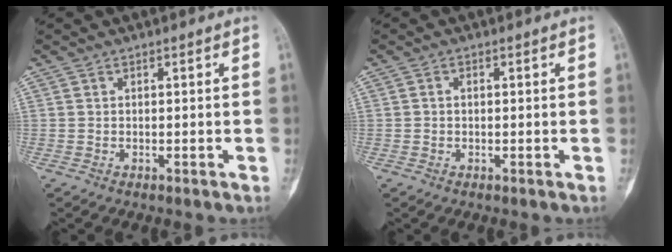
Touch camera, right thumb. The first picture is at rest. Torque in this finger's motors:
{"motor_torque": [-0.35, 0.32, 0.01, 0.01, -0.08]}